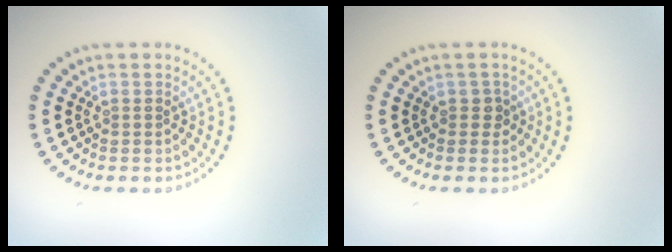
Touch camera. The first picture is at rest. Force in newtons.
{"total": 1.0, "press": 0.9, "slide": 0.4}